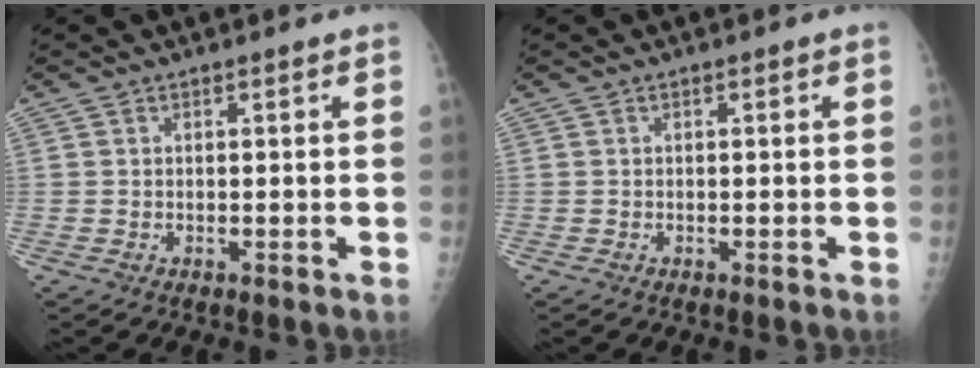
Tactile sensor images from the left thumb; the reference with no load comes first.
{"total": 0.0}